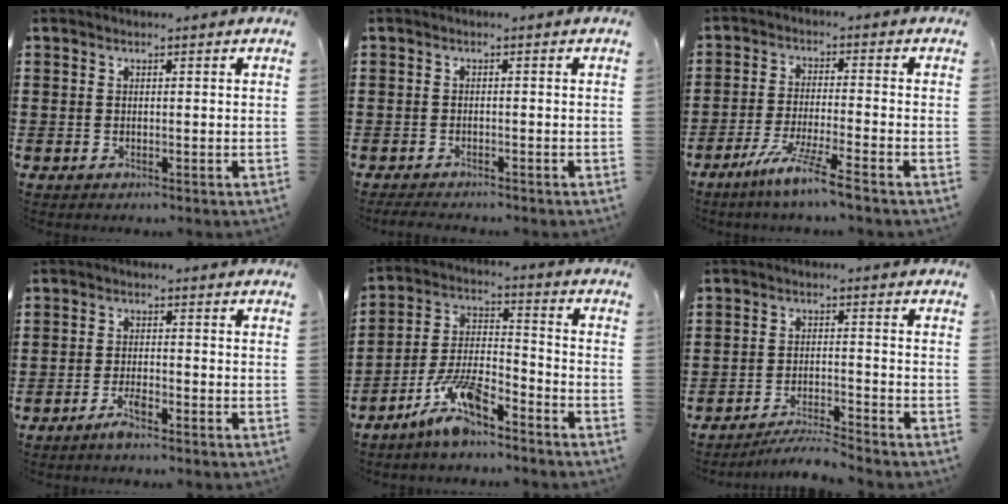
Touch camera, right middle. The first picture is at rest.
{"total": 1.2, "force": [-1.2, 0.1, 0.1], "torque": [-0.006, -0.001, -0.023]}
{"total": 6.9, "force": [-5.5, -0.5, 4.1], "torque": [-0.083, -0.015, -0.105]}
{"total": 2.9, "force": [-2.1, 0.4, 2.0], "torque": [-0.042, 0.001, -0.040]}
{"total": 9.9, "force": [-7.6, 2.4, 5.8], "torque": [-0.126, 0.007, -0.147]}
{"total": 4.1, "force": [-3.9, 0.0, 1.1], "torque": [-0.021, 0.001, -0.079]}